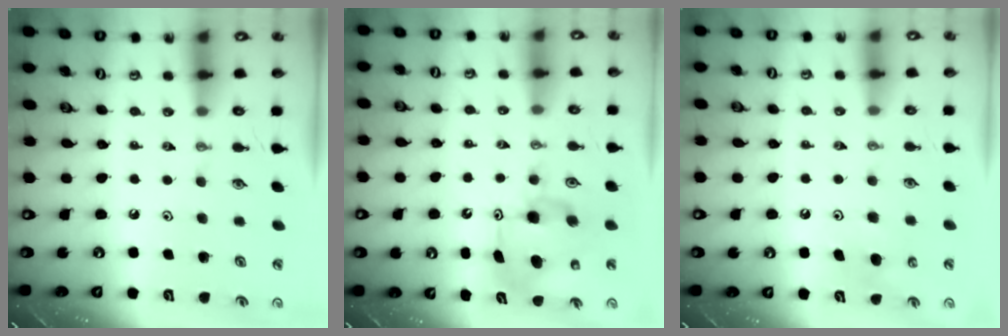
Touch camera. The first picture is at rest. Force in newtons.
{"total": 9.1, "press": 9.1, "slide": 0.6}
{"total": 5.4, "press": 5.3, "slide": 0.9}